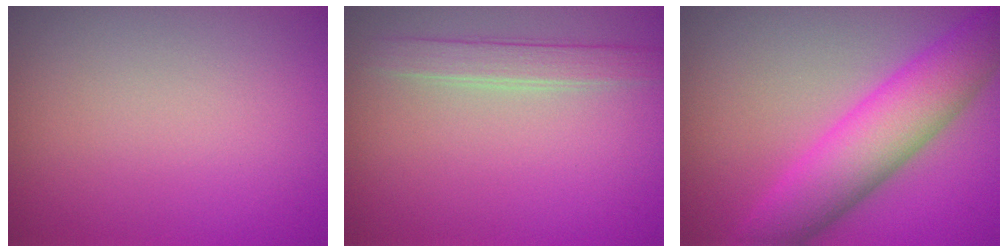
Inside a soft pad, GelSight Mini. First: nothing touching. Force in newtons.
{"total": 2.3, "press": 2.3, "slide": 0.3}
{"total": 7.5, "press": 7.5, "slide": 0.2}